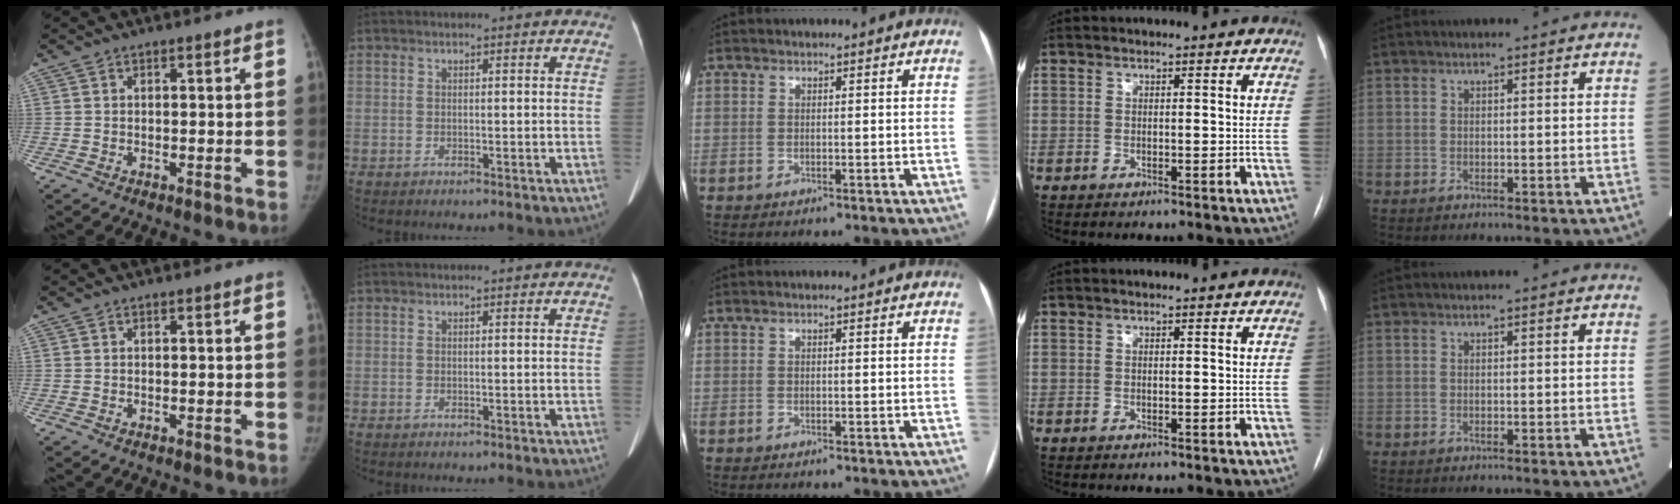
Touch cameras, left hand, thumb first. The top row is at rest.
{}